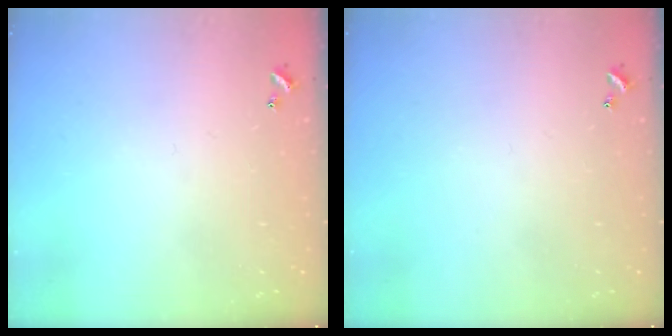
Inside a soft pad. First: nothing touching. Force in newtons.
{"total": 0.0}